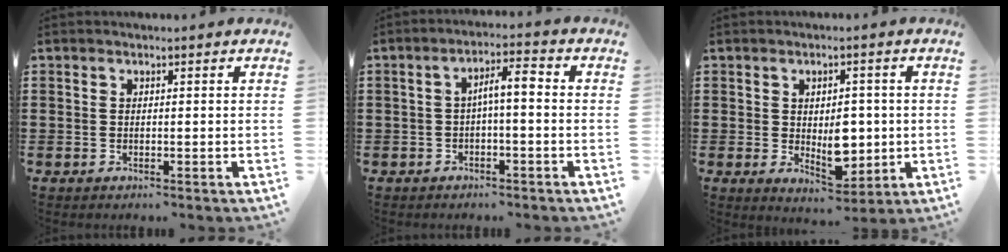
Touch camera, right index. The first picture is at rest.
{"total": 4.0, "force": [-0.5, 0.9, 3.9], "torque": [-0.073, 0.012, -0.014]}
{"total": 6.4, "force": [-0.2, 4.3, 4.8], "torque": [-0.060, -0.001, -0.006]}